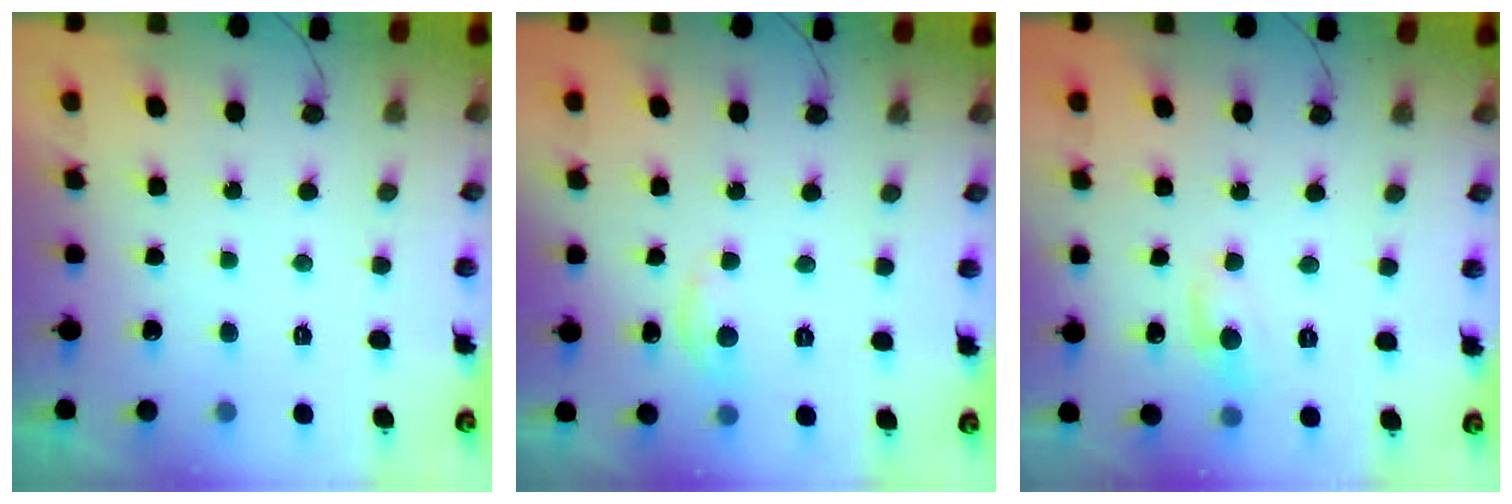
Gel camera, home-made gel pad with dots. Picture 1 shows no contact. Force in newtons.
{"total": 5.1, "press": 5.1, "slide": 0.7}
{"total": 6.2, "press": 6.2, "slide": 0.6}